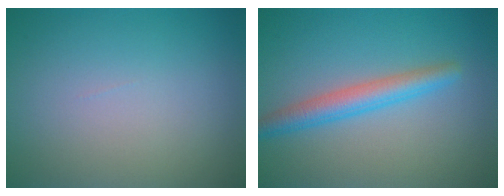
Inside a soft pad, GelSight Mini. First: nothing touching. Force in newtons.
{"total": 3.3, "press": 3.3, "slide": 0.0}